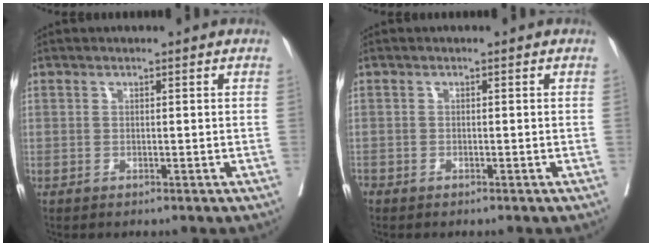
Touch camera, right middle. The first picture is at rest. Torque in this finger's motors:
{"motor_torque": [-0.15, -0.09, 0.02, -0.02]}